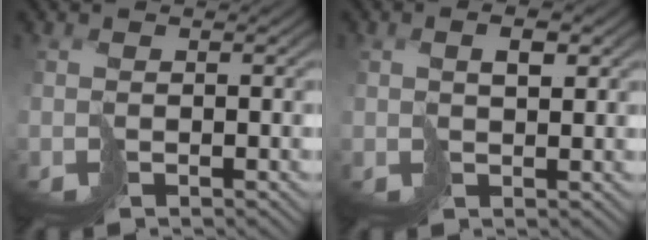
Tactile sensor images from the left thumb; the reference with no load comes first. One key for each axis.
{"total": 2.3, "fx": 1.2, "fy": 0.8, "fz": 1.8, "tx": -0.034, "ty": 0.004, "tz": 0.025}